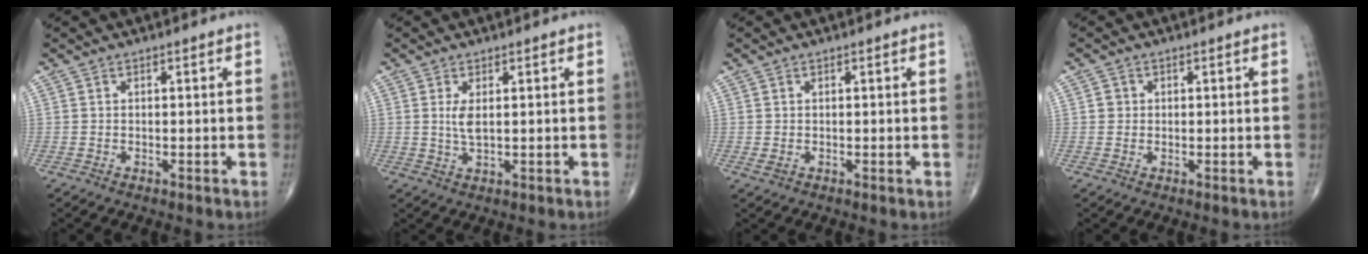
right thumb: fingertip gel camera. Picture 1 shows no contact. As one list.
[{"total": 2.8, "force": [0.6, 1.0, 2.6], "torque": [-0.055, -0.007, 0.017]}, {"total": 1.0, "force": [0.0, 0.7, 0.7], "torque": [-0.009, -0.003, 0.001]}, {"total": 1.5, "force": [0.2, 1.4, 0.3], "torque": [0.002, 0.002, 0.001]}]